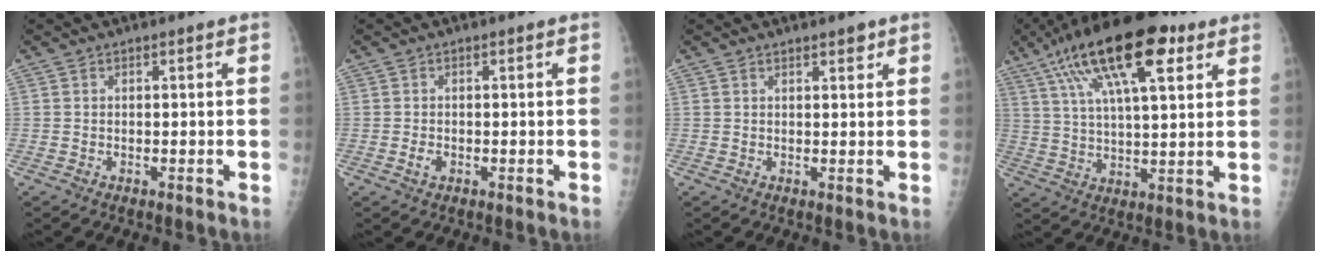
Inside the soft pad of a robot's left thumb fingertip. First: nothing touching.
{"total": 1.5, "force": [-0.5, 1.0, 1.0], "torque": [-0.017, 0.000, -0.009]}
{"total": 1.9, "force": [1.4, 0.7, 1.1], "torque": [-0.007, -0.007, 0.018]}
{"total": 20.5, "force": [10.1, 7.2, 16.3], "torque": [-0.276, -0.003, 0.168]}